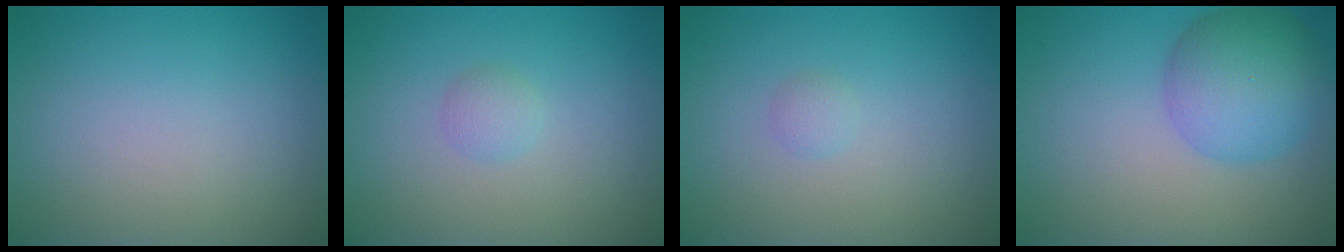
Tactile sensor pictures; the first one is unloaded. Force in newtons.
{"total": 1.2, "press": 1.2, "slide": 0.1}
{"total": 0.8, "press": 0.8, "slide": 0.1}
{"total": 6.2, "press": 6.2, "slide": 0.3}